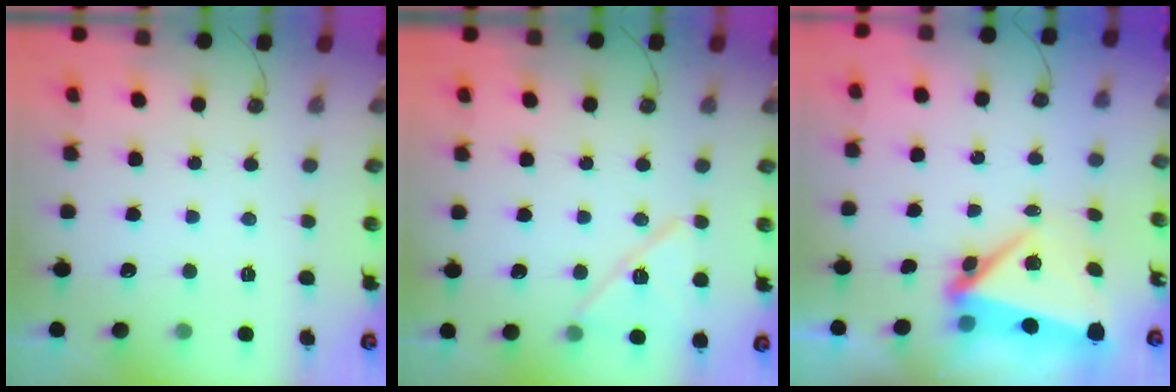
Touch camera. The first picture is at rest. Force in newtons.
{"total": 12.0, "press": 11.9, "slide": 0.9}
{"total": 6.7, "press": 6.6, "slide": 1.1}